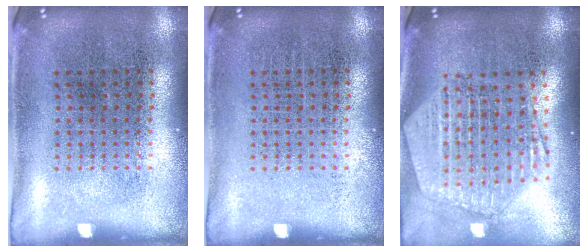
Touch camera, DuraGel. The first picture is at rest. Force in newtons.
{"total": 0.0}
{"total": 2.4, "press": 2.1, "slide": 1.2}